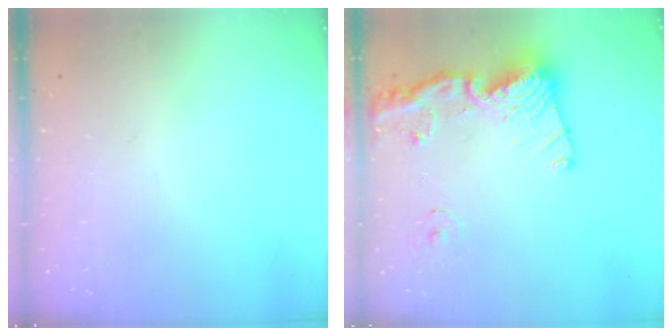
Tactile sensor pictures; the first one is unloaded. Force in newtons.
{"total": 17.6, "press": 17.5, "slide": 2.0}